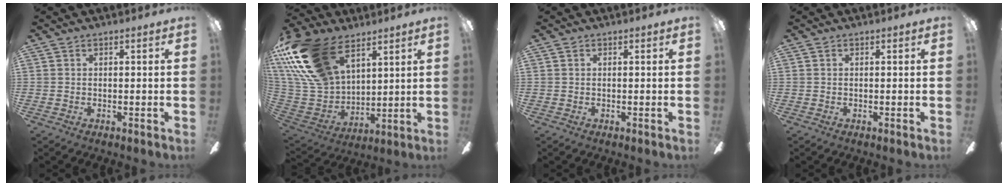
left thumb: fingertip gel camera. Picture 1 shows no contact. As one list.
[{"total": 25.5, "force": [14.2, 14.9, 15.1], "torque": [-0.344, -0.060, 0.259]}, {"total": 0.0}, {"total": 0.0}]